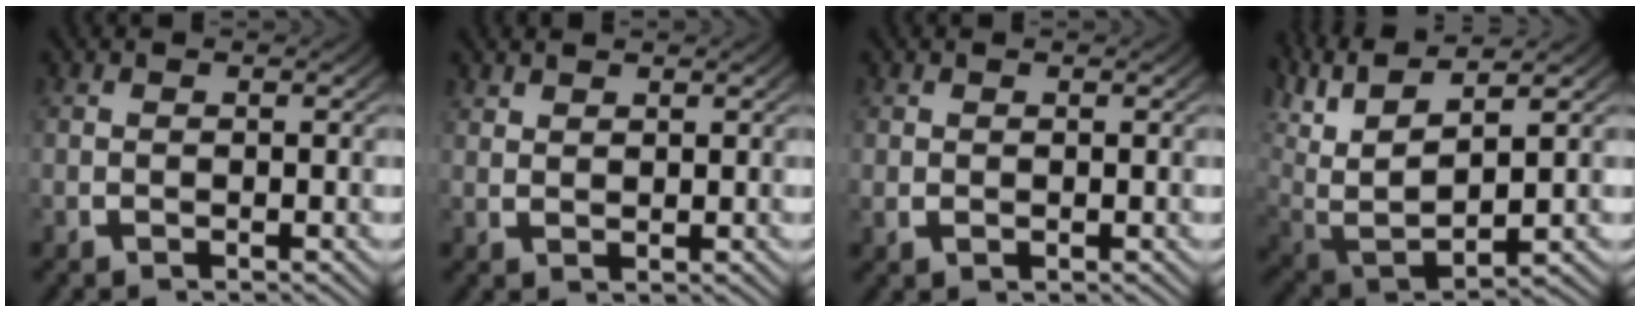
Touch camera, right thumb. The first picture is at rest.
{"total": 1.4, "force": [1.4, 0.2, 0.2], "torque": [0.004, 0.000, 0.032]}
{"total": 0.6, "force": [0.3, 0.4, 0.4], "torque": [-0.010, -0.004, 0.010]}
{"total": 13.1, "force": [2.0, 9.2, 9.1], "torque": [-0.236, -0.050, 0.055]}